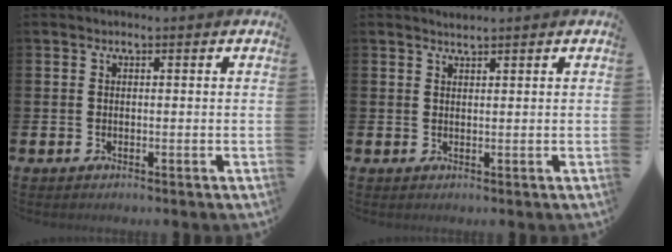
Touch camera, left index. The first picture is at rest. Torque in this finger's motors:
{"motor_torque": [-0.07, 0.02, -0.02, 0.01]}